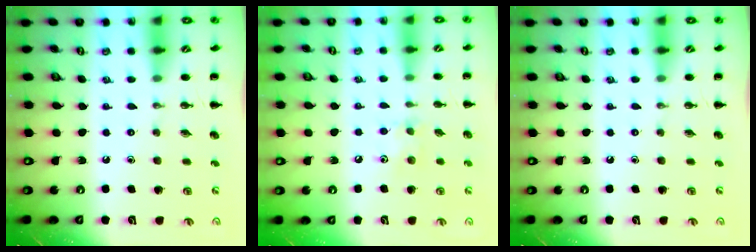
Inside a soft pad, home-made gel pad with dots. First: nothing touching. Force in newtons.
{"total": 7.0, "press": 6.8, "slide": 1.5}
{"total": 0.0}